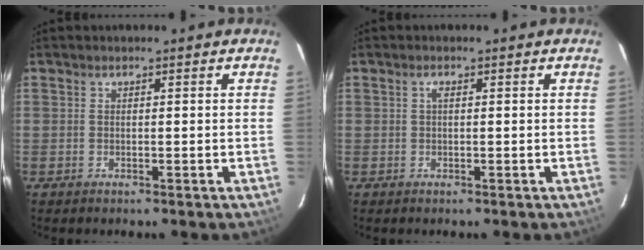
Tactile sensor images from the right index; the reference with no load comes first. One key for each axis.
{"total": 0.9, "fx": 0.1, "fy": 0.4, "fz": 0.8, "tx": -0.013, "ty": 0.005, "tz": 0.000}